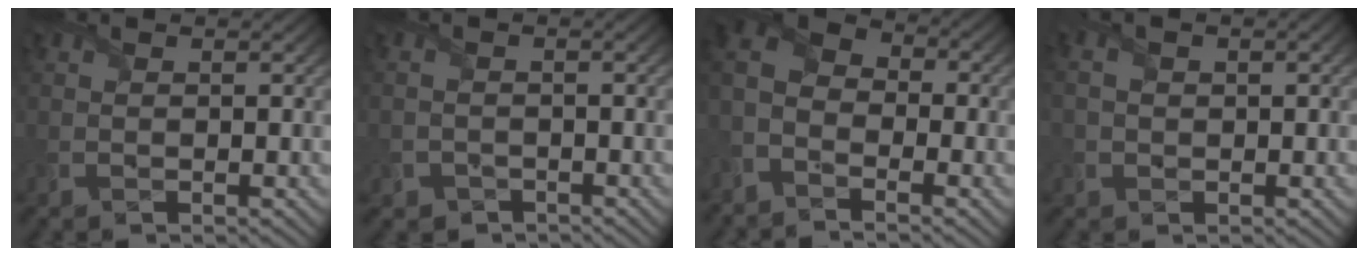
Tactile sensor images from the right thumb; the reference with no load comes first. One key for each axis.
{"total": 2.2, "fx": -1.7, "fy": 1.4, "fz": 0.2, "tx": -0.006, "ty": -0.006, "tz": -0.034}
{"total": 6.7, "fx": -4.0, "fy": 4.2, "fz": 3.4, "tx": -0.077, "ty": -0.007, "tz": -0.091}
{"total": 2.7, "fx": 0.1, "fy": 1.7, "fz": 2.1, "tx": -0.049, "ty": 0.002, "tz": 0.002}